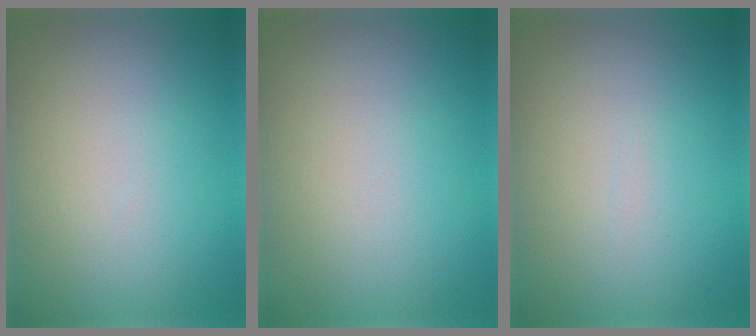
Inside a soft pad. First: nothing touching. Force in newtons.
{"total": 0.0}
{"total": 0.0}